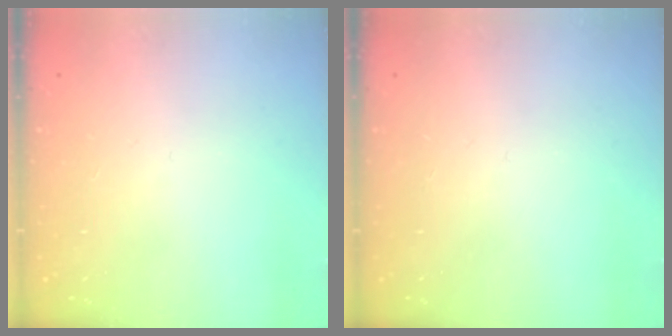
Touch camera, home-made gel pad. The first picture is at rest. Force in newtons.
{"total": 0.0}